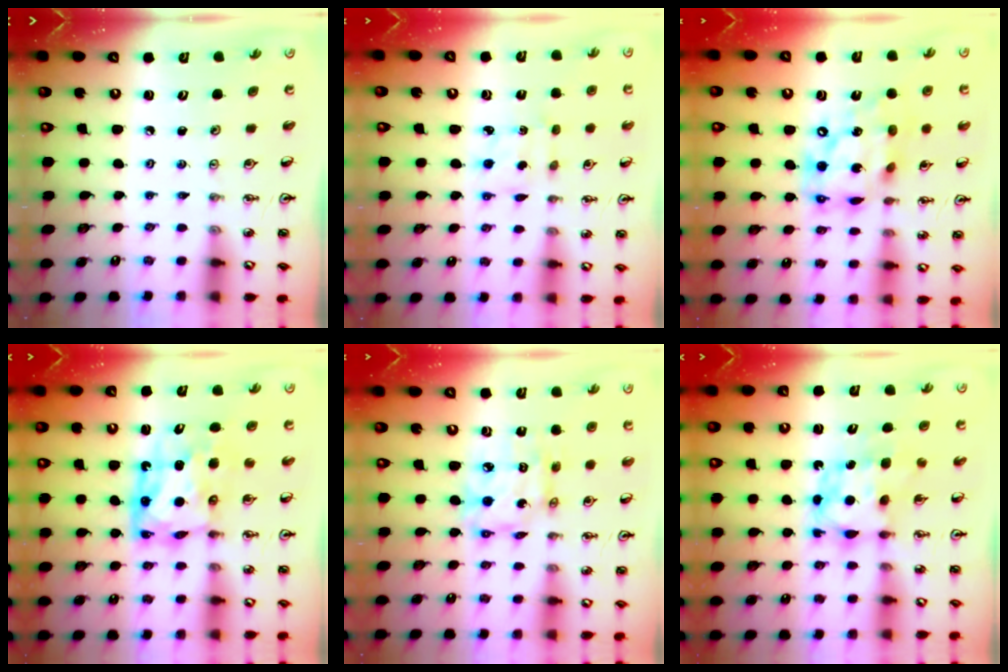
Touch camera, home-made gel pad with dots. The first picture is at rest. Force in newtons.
{"total": 2.4, "press": 2.3, "slide": 0.6}
{"total": 16.3, "press": 16.3, "slide": 1.1}
{"total": 8.9, "press": 8.8, "slide": 1.1}
{"total": 10.1, "press": 10.0, "slide": 0.9}
{"total": 6.5, "press": 6.5, "slide": 0.5}